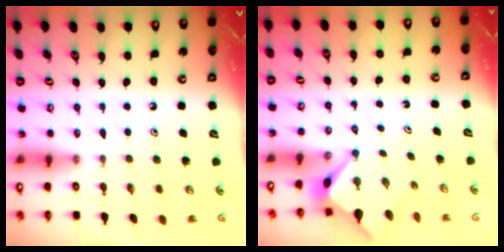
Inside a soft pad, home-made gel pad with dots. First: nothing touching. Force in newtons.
{"total": 2.9, "press": 2.9, "slide": 0.2}